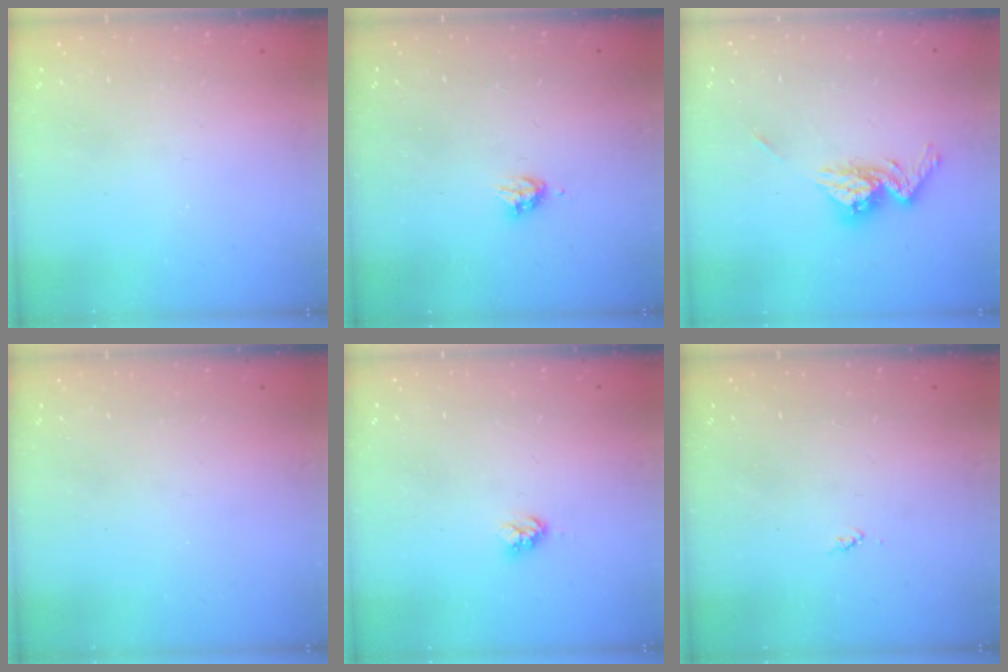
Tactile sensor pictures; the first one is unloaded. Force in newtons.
{"total": 4.2, "press": 4.1, "slide": 0.5}
{"total": 11.2, "press": 11.1, "slide": 0.9}
{"total": 0.0}
{"total": 3.9, "press": 3.9, "slide": 0.4}
{"total": 3.4, "press": 3.4, "slide": 0.5}